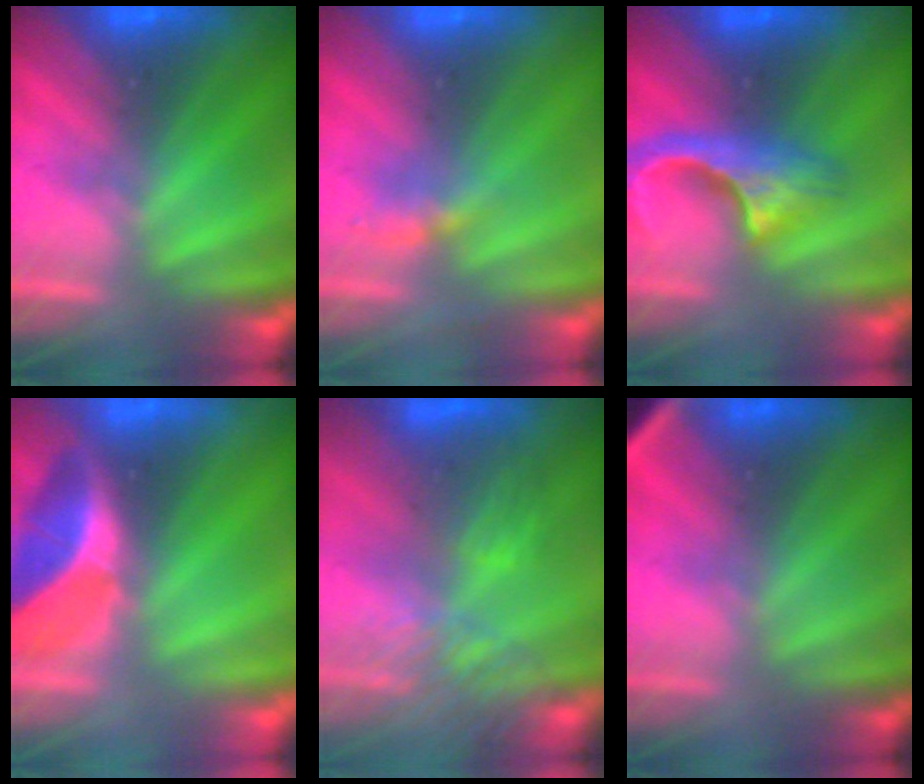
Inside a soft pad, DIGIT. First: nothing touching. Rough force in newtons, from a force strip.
{"total": 2.2}
{"total": 4.7}
{"total": 2.2}
{"total": 3.6}
{"total": 2.8}